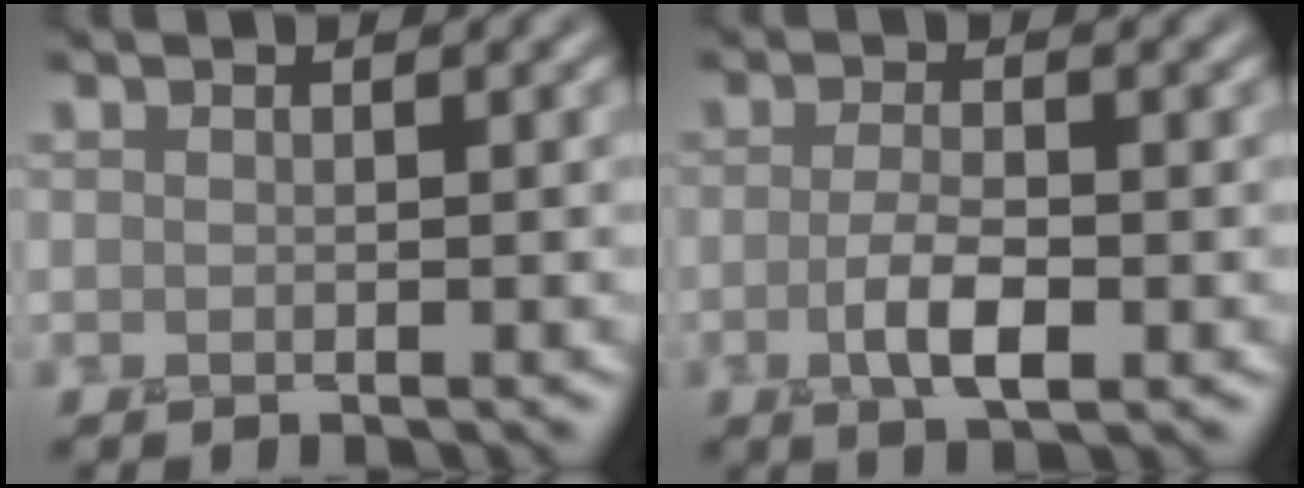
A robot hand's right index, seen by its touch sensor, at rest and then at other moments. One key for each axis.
{"total": 3.0, "fx": -1.1, "fy": 1.0, "fz": 2.7, "tx": -0.058, "ty": -0.005, "tz": -0.022}